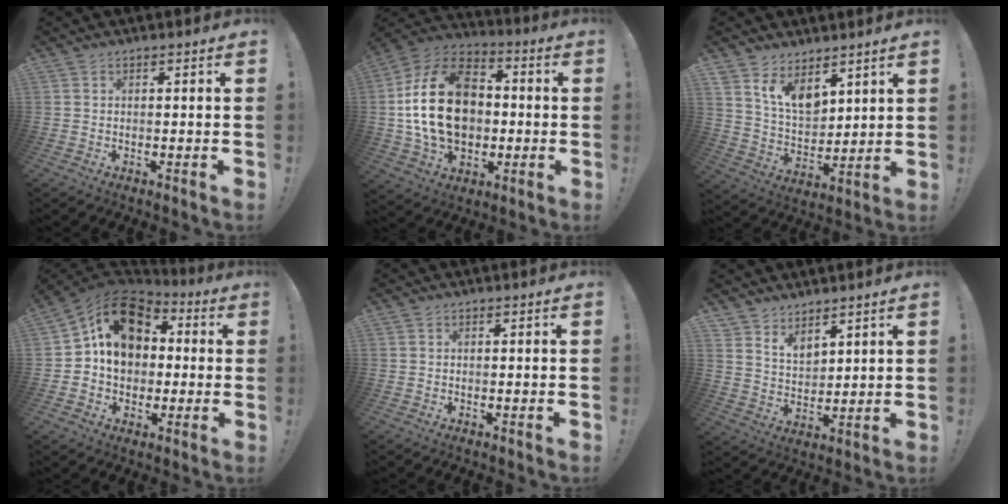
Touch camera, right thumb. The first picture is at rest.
{"total": 24.1, "force": [0.3, 17.0, 17.1], "torque": [-0.307, 0.026, 0.018]}
{"total": 10.6, "force": [7.0, 6.3, 4.8], "torque": [-0.091, -0.047, 0.138]}
{"total": 17.3, "force": [3.5, 13.4, 10.4], "torque": [-0.151, 0.008, 0.065]}
{"total": 0.0}
{"total": 5.9, "force": [5.2, 2.7, 0.3], "torque": [-0.019, -0.044, 0.101]}